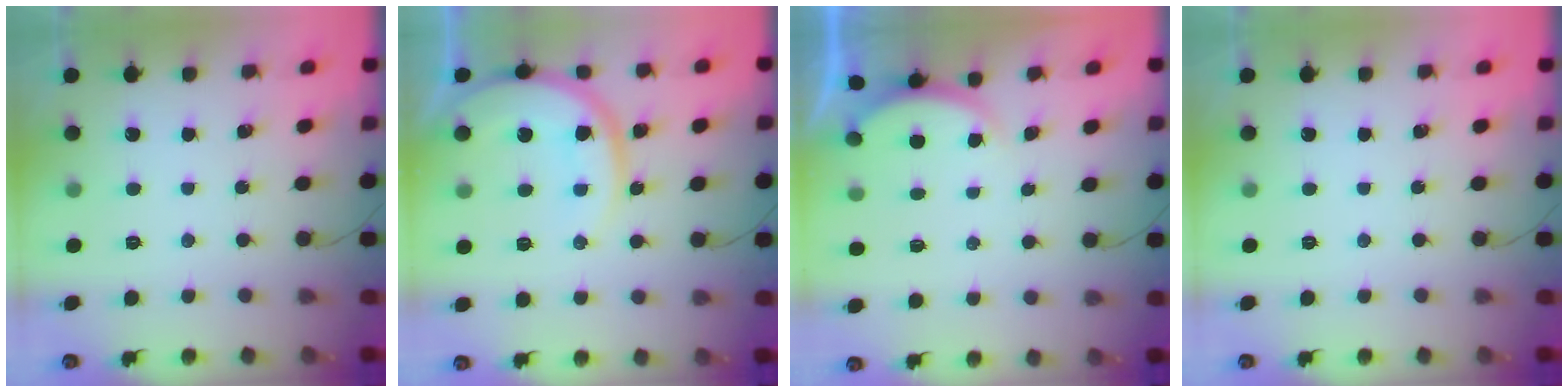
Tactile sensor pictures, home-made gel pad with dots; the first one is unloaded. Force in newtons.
{"total": 13.5, "press": 13.4, "slide": 1.6}
{"total": 2.2, "press": 2.2, "slide": 0.6}
{"total": 0.0}